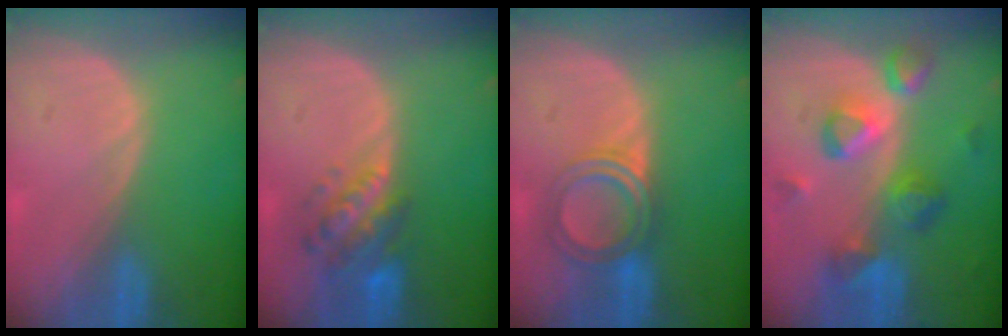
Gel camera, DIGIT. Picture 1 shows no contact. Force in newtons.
{"total": 6.2, "press": 6.0, "slide": 1.5}
{"total": 5.3, "press": 5.2, "slide": 0.4}
{"total": 9.4, "press": 8.2, "slide": 4.6}